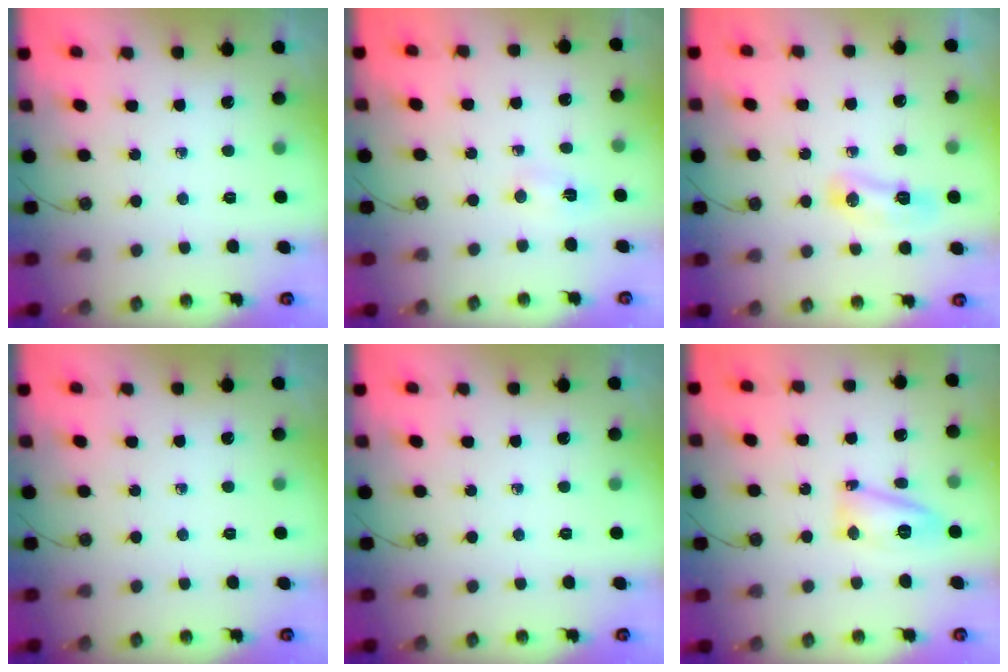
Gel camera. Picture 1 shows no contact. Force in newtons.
{"total": 2.0, "press": 1.5, "slide": 1.3}
{"total": 23.1, "press": 9.5, "slide": 21.1}
{"total": 0.0}
{"total": 0.0}
{"total": 12.1, "press": 12.0, "slide": 1.3}